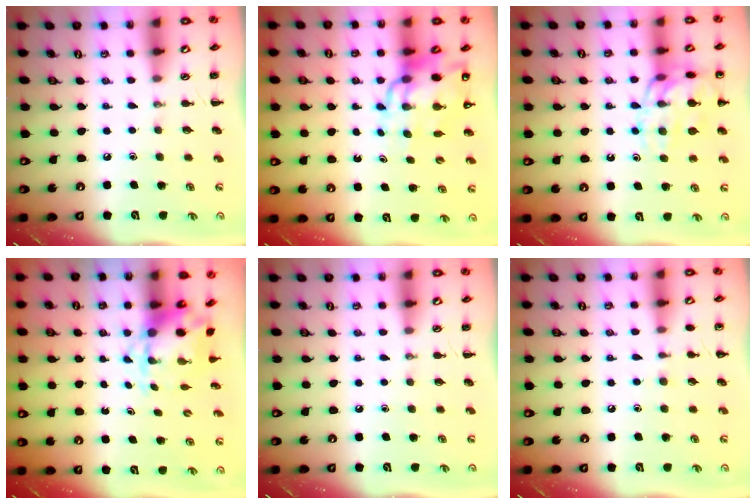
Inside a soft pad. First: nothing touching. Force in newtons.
{"total": 13.7, "press": 13.1, "slide": 4.1}
{"total": 15.8, "press": 15.8, "slide": 1.1}
{"total": 4.3, "press": 4.2, "slide": 0.9}
{"total": 0.0}
{"total": 5.4, "press": 5.1, "slide": 1.7}